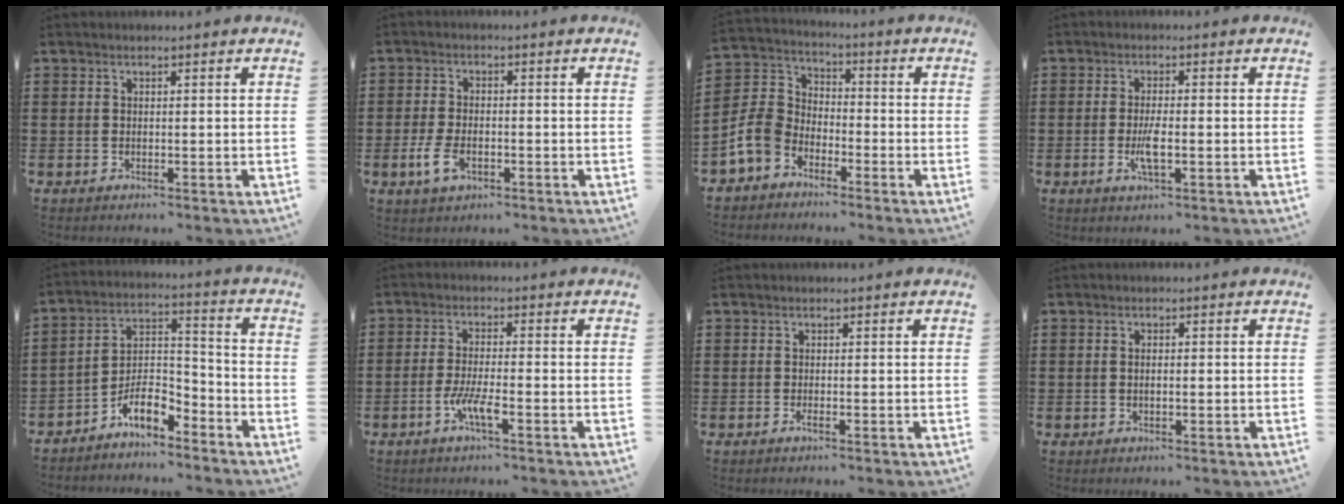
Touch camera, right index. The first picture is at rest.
{"total": 4.2, "force": [-1.4, 2.2, 3.3], "torque": [-0.084, -0.009, -0.030]}
{"total": 6.8, "force": [-4.0, 4.9, 2.6], "torque": [-0.095, 0.012, -0.088]}
{"total": 3.8, "force": [-1.0, 0.9, 3.5], "torque": [-0.075, -0.004, -0.022]}
{"total": 7.4, "force": [-5.9, 2.5, 3.7], "torque": [-0.074, 0.005, -0.114]}
{"total": 4.7, "force": [-2.3, 0.6, 4.0], "torque": [-0.095, -0.011, -0.049]}
{"total": 0.7, "force": [-0.4, 0.0, 0.6], "torque": [-0.013, -0.007, -0.006]}
{"total": 1.4, "force": [-0.2, 0.3, 1.3], "torque": [-0.025, -0.001, -0.003]}